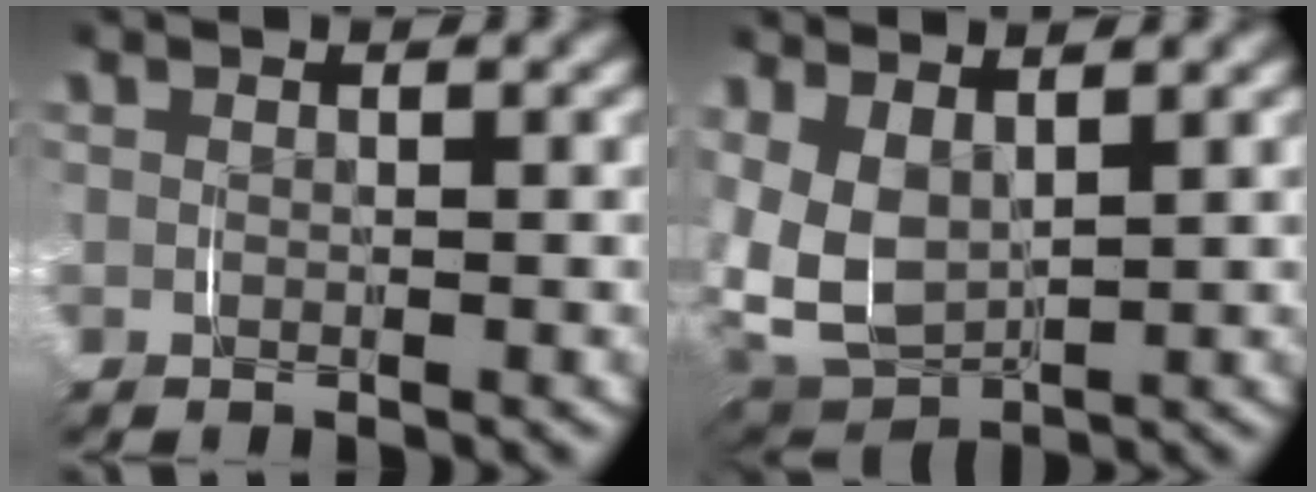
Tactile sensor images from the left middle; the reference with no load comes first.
{"total": 10.2, "force": [0.6, 8.7, 5.2], "torque": [-0.175, -0.037, 0.015]}